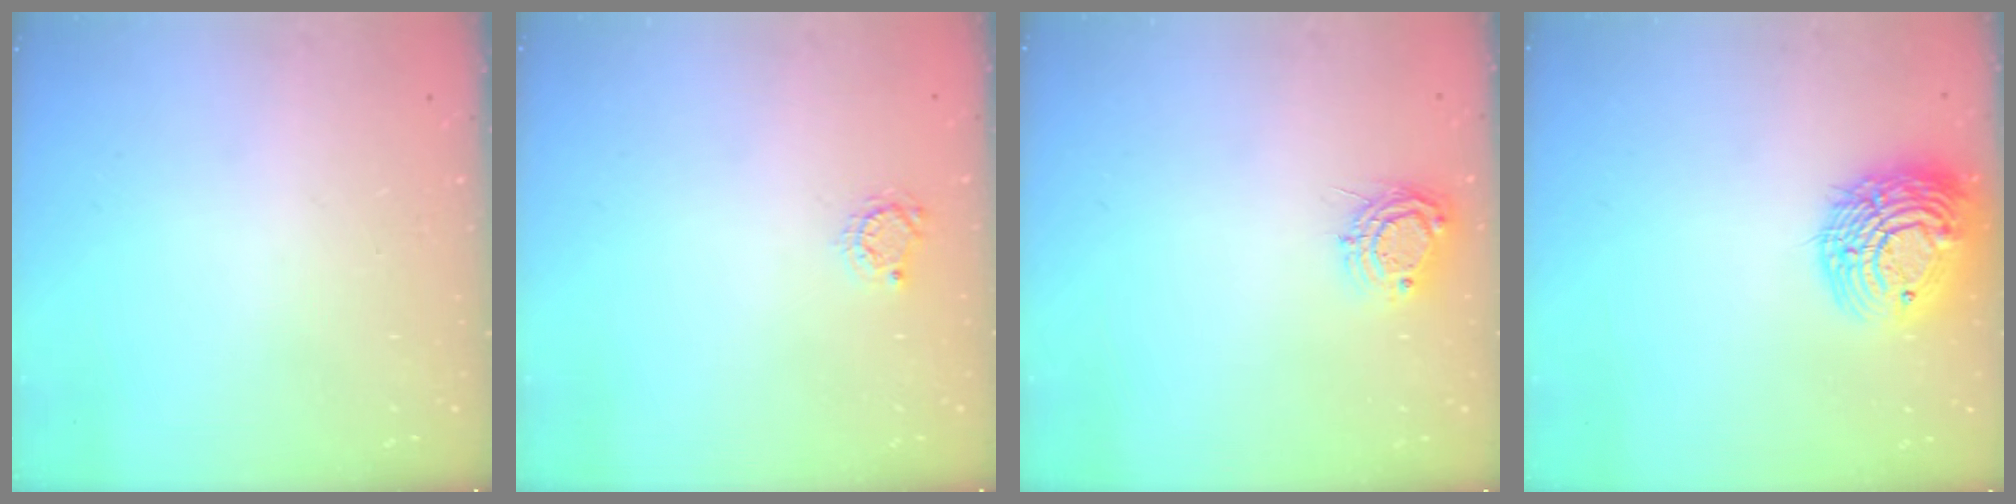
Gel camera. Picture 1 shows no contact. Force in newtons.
{"total": 3.6, "press": 3.5, "slide": 0.4}
{"total": 7.9, "press": 7.9, "slide": 0.7}
{"total": 17.1, "press": 17.1, "slide": 1.4}